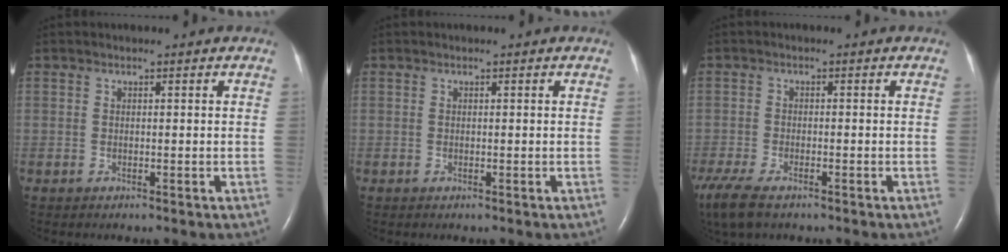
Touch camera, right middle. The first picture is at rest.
{"total": 0.0}
{"total": 10.3, "force": [-7.2, 4.1, 6.2], "torque": [-0.142, -0.022, -0.119]}